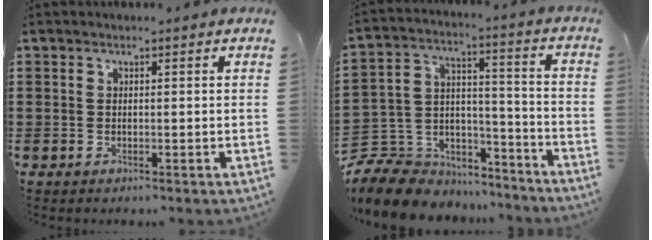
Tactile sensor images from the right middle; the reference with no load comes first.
{"total": 10.0, "force": [-8.9, 4.2, 1.8], "torque": [-0.056, 0.014, -0.175]}